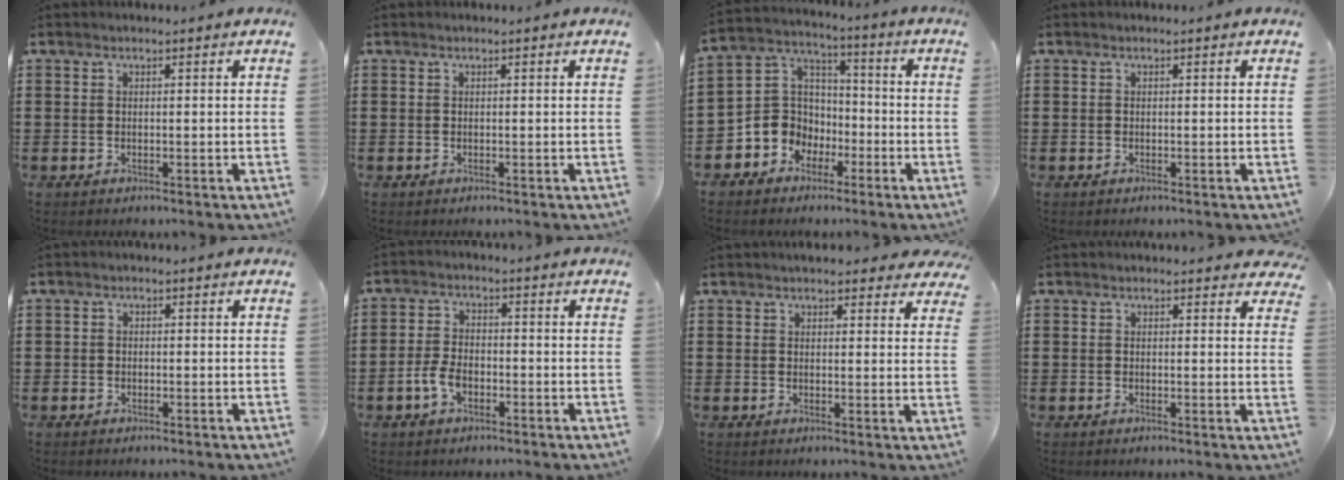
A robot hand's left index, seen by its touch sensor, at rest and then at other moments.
{"total": 0.0}
{"total": 7.1, "force": [-2.7, 6.5, 0.6], "torque": [-0.058, 0.001, -0.057]}
{"total": 0.0}
{"total": 0.8, "force": [-0.5, 0.6, 0.1], "torque": [-0.003, 0.002, -0.011]}
{"total": 4.5, "force": [-1.9, 2.5, 3.2], "torque": [-0.075, 0.001, -0.038]}
{"total": 2.8, "force": [2.6, 0.7, 0.8], "torque": [-0.015, -0.005, 0.048]}
{"total": 1.2, "force": [0.9, 0.6, 0.3], "torque": [-0.002, 0.002, 0.016]}